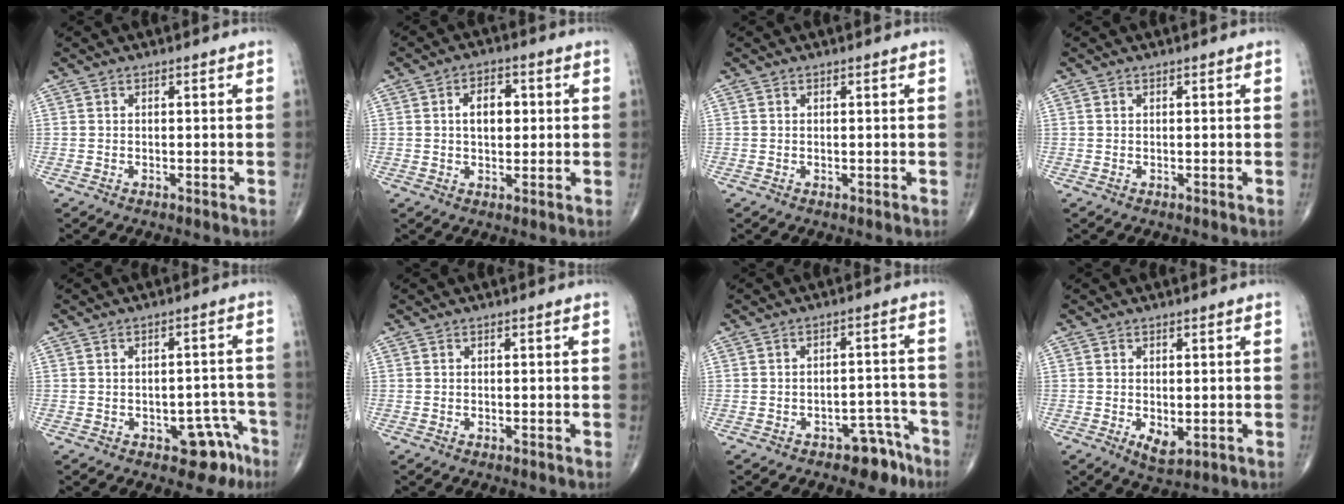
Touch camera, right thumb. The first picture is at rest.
{"total": 6.0, "force": [0.9, 3.8, 4.6], "torque": [-0.058, 0.007, 0.010]}
{"total": 0.0}
{"total": 0.0}
{"total": 6.6, "force": [-3.7, 3.8, 3.9], "torque": [-0.016, 0.034, -0.041]}
{"total": 0.0}
{"total": 5.9, "force": [-4.2, 3.3, 2.3], "torque": [-0.005, 0.049, -0.056]}
{"total": 3.6, "force": [-0.7, 1.9, 3.0], "torque": [-0.046, -0.010, -0.003]}